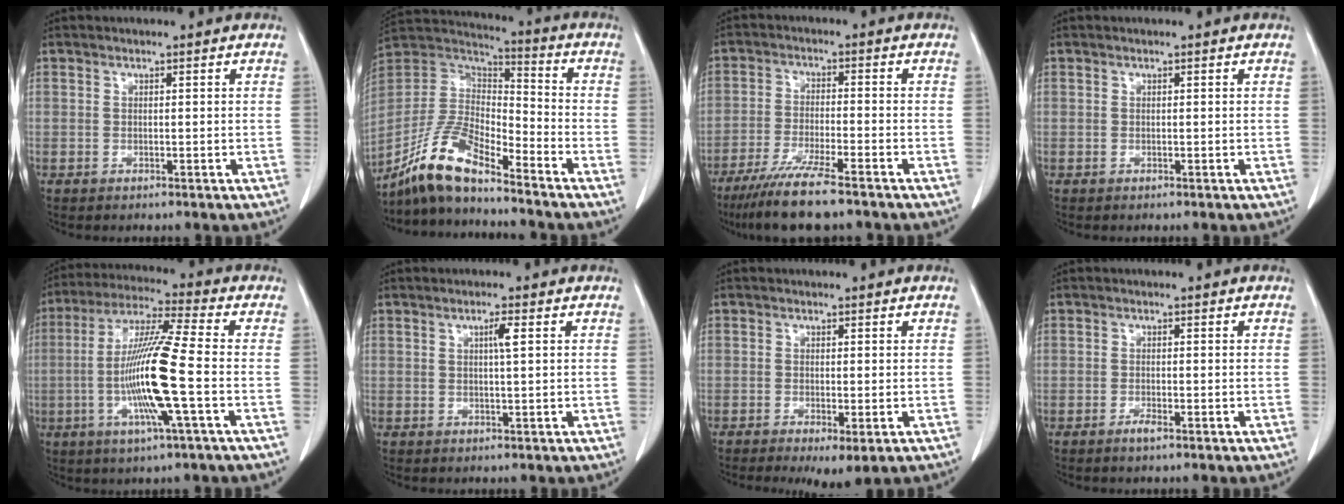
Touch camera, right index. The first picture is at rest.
{"total": 12.9, "force": [-10.1, 2.8, 7.4], "torque": [-0.153, 0.009, -0.193]}
{"total": 10.2, "force": [-8.0, 0.3, 6.3], "torque": [-0.107, -0.027, -0.134]}
{"total": 0.0}
{"total": 14.2, "force": [-2.8, -0.4, 13.9], "torque": [-0.277, -0.006, -0.062]}
{"total": 1.8, "force": [0.4, -0.4, 1.7], "torque": [-0.032, 0.000, 0.007]}
{"total": 4.5, "force": [-2.6, 1.1, 3.5], "torque": [-0.041, -0.012, -0.032]}
{"total": 1.4, "force": [-1.0, 0.1, 1.0], "torque": [-0.020, -0.001, -0.017]}